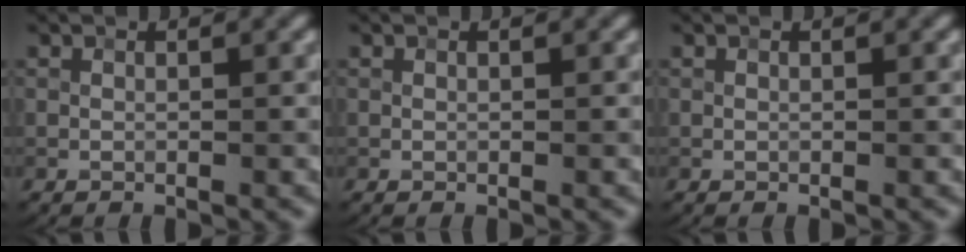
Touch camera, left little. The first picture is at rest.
{"total": 0.0}
{"total": 0.0}